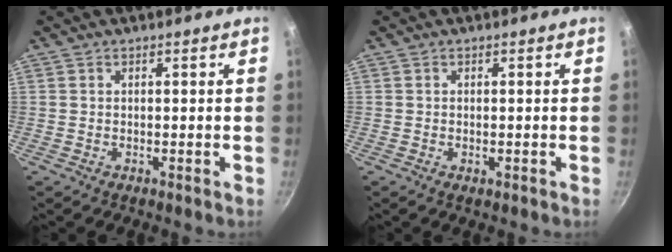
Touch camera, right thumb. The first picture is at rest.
{"total": 0.8, "force": [-0.2, 0.4, 0.7], "torque": [-0.010, 0.000, 0.000]}